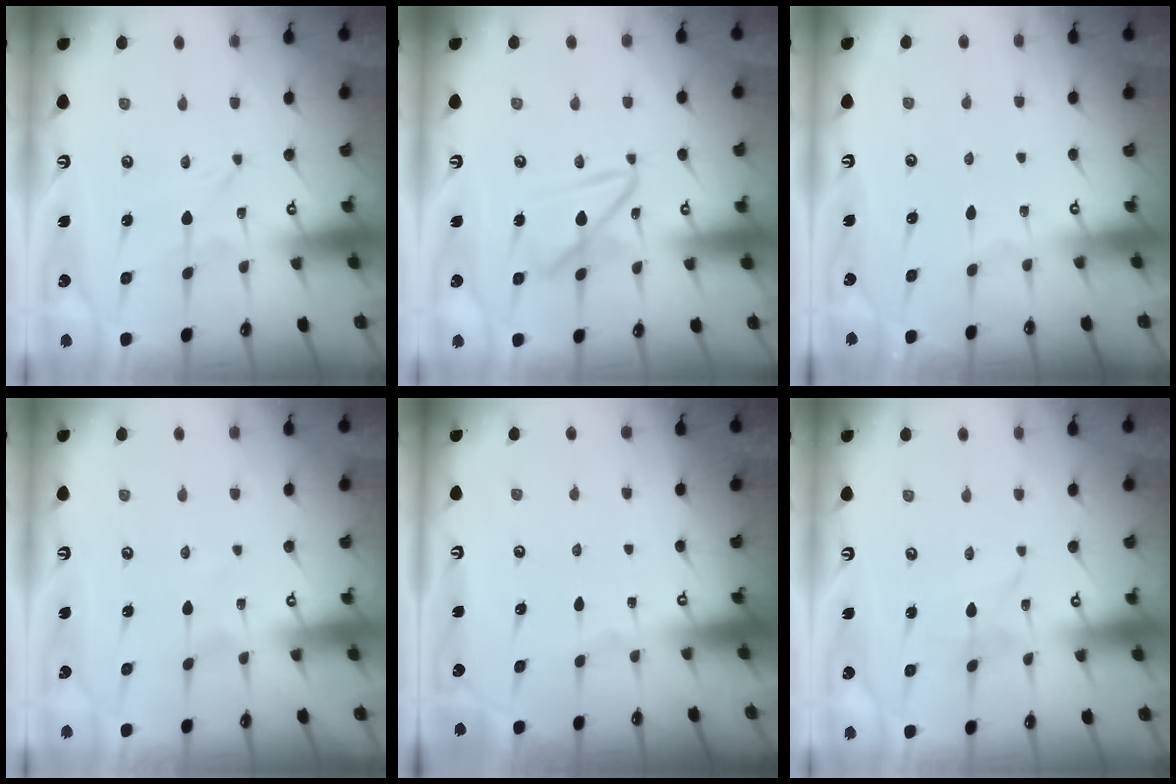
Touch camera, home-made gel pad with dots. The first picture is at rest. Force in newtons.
{"total": 12.3, "press": 12.3, "slide": 1.1}
{"total": 0.0}
{"total": 1.8, "press": 1.7, "slide": 0.3}
{"total": 0.0}
{"total": 1.9, "press": 1.9, "slide": 0.2}